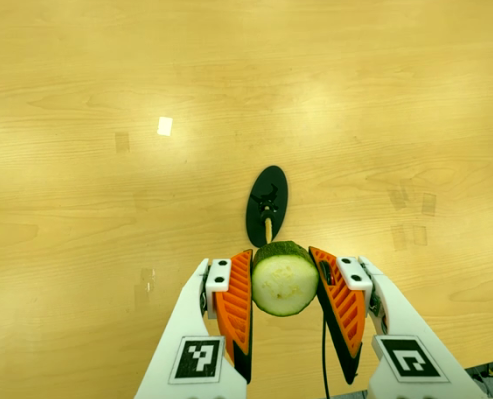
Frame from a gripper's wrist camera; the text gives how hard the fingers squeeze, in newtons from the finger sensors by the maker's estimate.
{"total": 9.2, "left": 8.1, "right": 10.3}